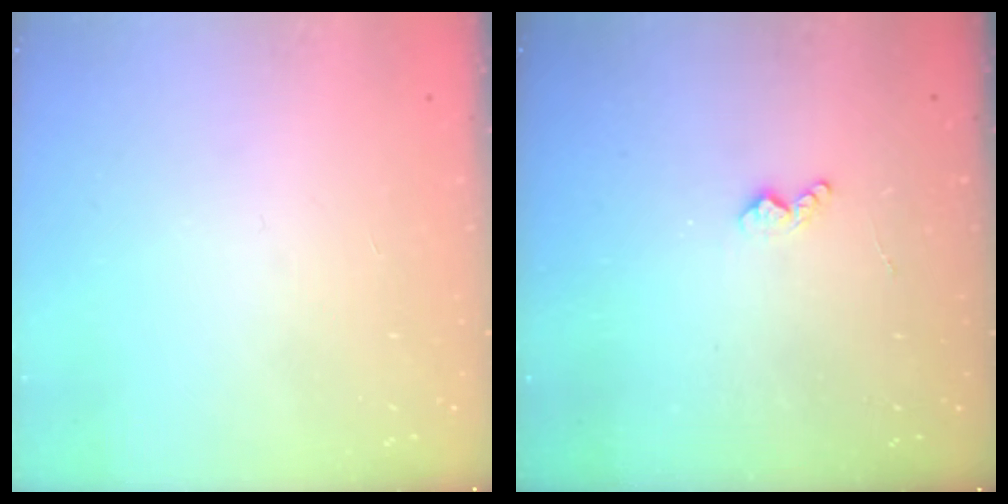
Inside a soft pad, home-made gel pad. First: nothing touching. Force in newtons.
{"total": 4.2, "press": 4.2, "slide": 0.5}